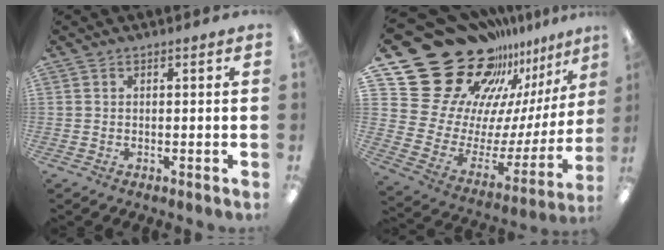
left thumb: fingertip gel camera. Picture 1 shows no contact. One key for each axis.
{"total": 28.9, "fx": 20.4, "fy": 16.4, "fz": 12.3, "tx": -0.180, "ty": -0.178, "tz": 0.409}